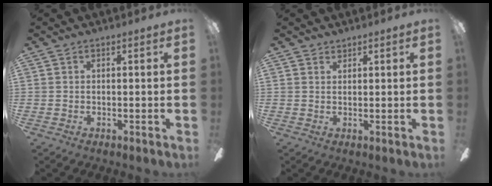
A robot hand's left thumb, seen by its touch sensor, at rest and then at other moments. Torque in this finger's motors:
{"motor_torque": [-0.25, -0.43, -0.06, -0.20, 0.00]}